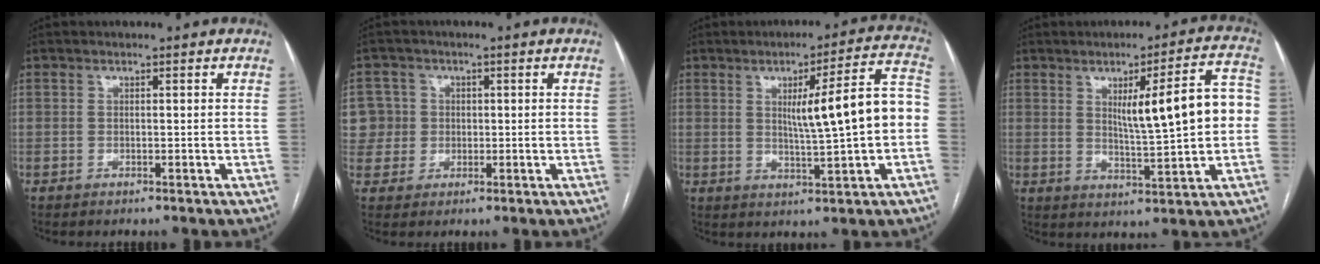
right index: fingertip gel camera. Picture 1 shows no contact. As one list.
[{"total": 6.6, "force": [1.1, 6.5, 0.0], "torque": [0.003, 0.028, 0.027]}, {"total": 11.8, "force": [0.2, 0.5, 11.8], "torque": [-0.162, 0.021, 0.006]}, {"total": 11.9, "force": [1.3, 1.3, 11.8], "torque": [-0.165, 0.020, 0.024]}]